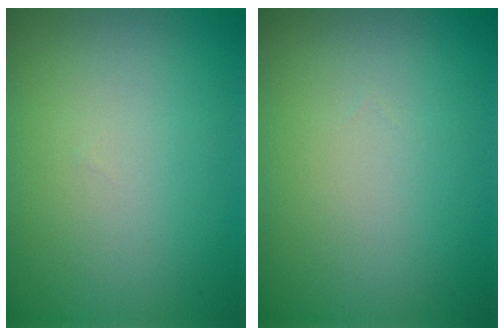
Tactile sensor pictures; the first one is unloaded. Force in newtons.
{"total": 0.0}